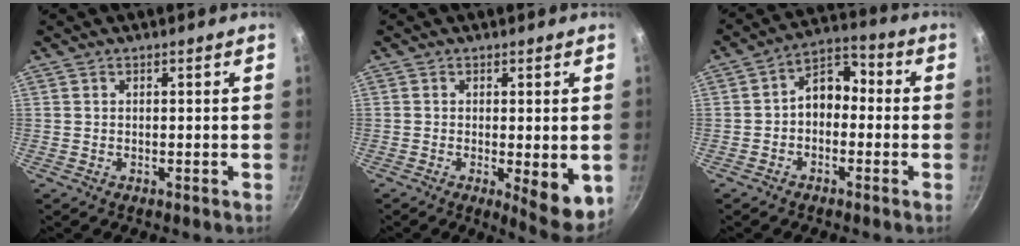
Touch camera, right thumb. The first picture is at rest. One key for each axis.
{"total": 7.9, "fx": -1.3, "fy": 2.4, "fz": 7.4, "tx": -0.086, "ty": -0.010, "tz": -0.010}
{"total": 7.8, "fx": -0.9, "fy": 5.7, "fz": 5.2, "tx": -0.048, "ty": 0.040, "tz": -0.032}